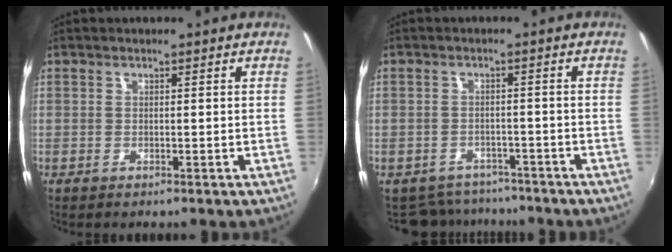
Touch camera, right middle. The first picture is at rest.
{"total": 7.2, "force": [-6.3, 3.4, 0.9], "torque": [-0.033, -0.002, -0.090]}